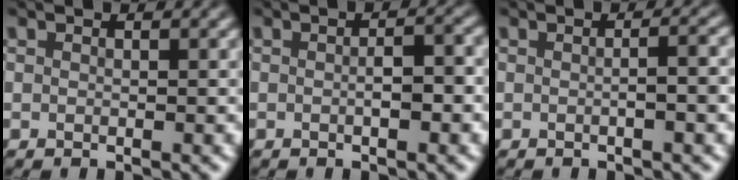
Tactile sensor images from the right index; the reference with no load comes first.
{"total": 2.0, "force": [-0.3, 0.9, 1.8], "torque": [-0.020, 0.001, -0.007]}
{"total": 2.0, "force": [-0.4, 0.2, 1.9], "torque": [-0.021, 0.007, -0.008]}